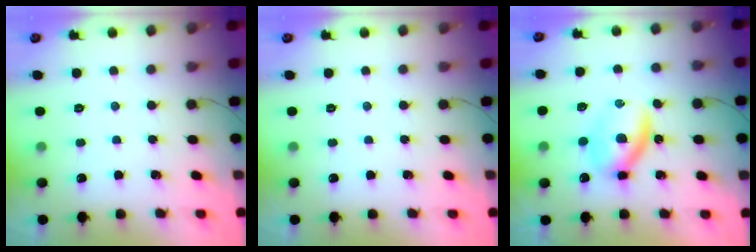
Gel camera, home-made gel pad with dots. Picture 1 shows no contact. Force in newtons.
{"total": 0.0}
{"total": 6.5, "press": 6.5, "slide": 0.2}